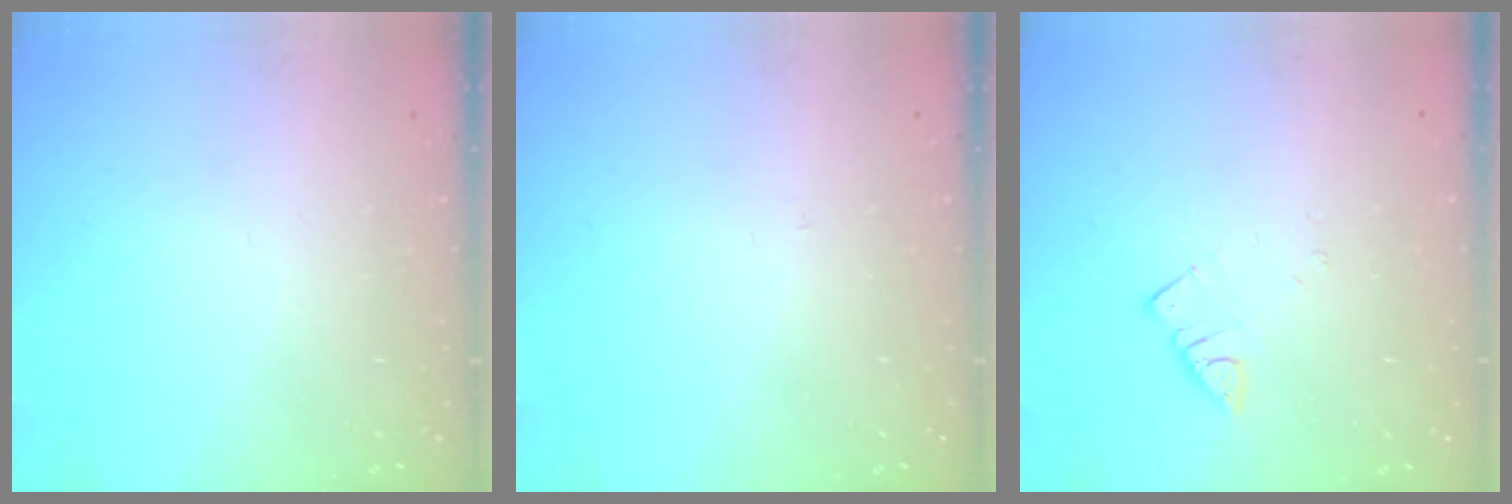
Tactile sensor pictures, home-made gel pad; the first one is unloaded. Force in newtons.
{"total": 2.7, "press": 2.7, "slide": 0.3}
{"total": 2.5, "press": 2.5, "slide": 0.3}